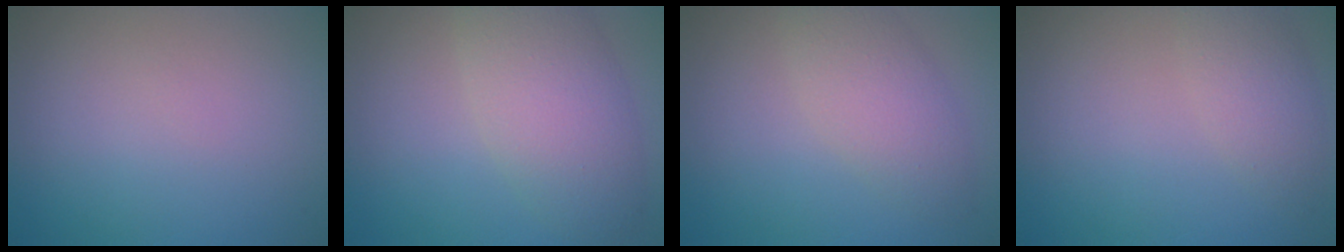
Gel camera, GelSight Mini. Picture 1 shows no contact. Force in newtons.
{"total": 6.1, "press": 6.0, "slide": 0.3}
{"total": 3.7, "press": 3.7, "slide": 0.1}
{"total": 2.5, "press": 2.5, "slide": 0.1}